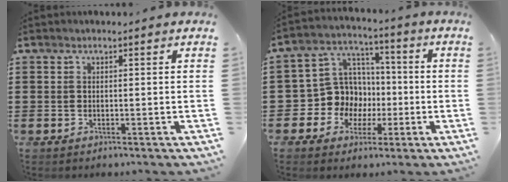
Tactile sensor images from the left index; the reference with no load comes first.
{"total": 9.3, "force": [-0.8, 9.0, 1.9], "torque": [-0.089, 0.000, -0.010]}